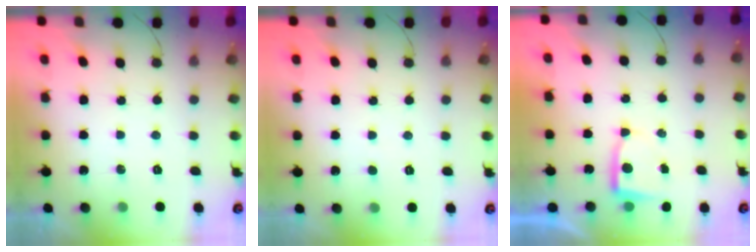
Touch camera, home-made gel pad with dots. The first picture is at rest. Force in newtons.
{"total": 2.3, "press": 2.3, "slide": 0.2}
{"total": 3.0, "press": 3.0, "slide": 0.4}